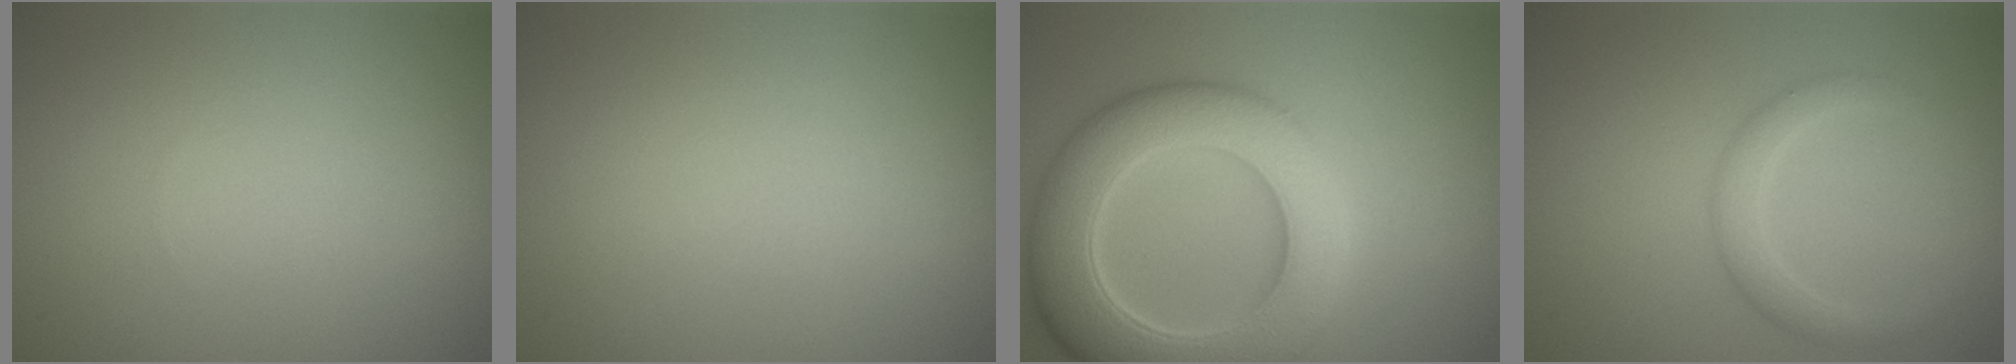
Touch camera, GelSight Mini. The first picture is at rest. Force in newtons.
{"total": 0.0}
{"total": 9.5, "press": 9.5, "slide": 0.2}
{"total": 2.0, "press": 2.0, "slide": 0.1}